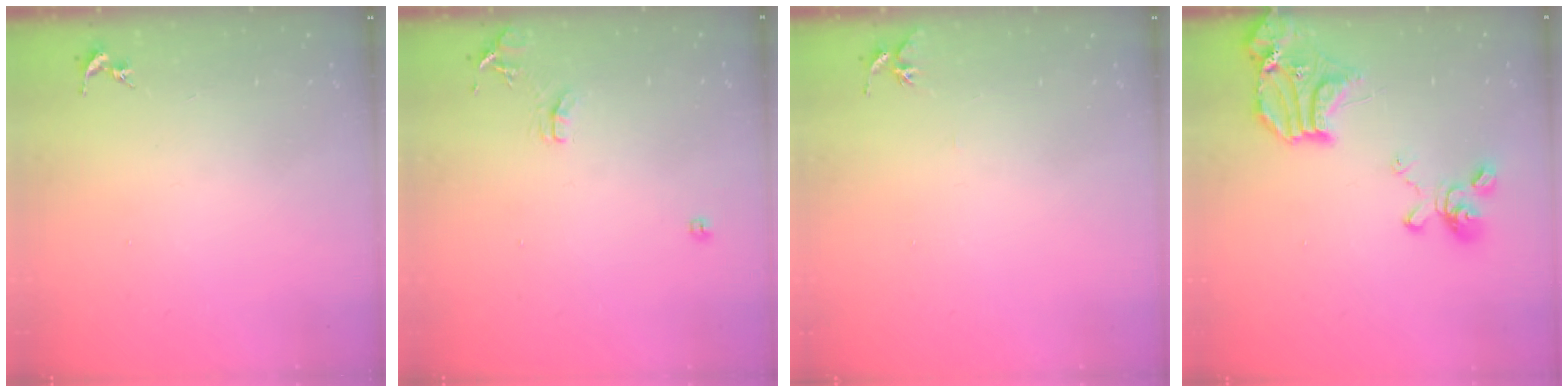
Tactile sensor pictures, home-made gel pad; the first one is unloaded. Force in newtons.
{"total": 8.6, "press": 8.6, "slide": 0.8}
{"total": 4.9, "press": 4.8, "slide": 0.5}
{"total": 19.3, "press": 19.2, "slide": 2.2}